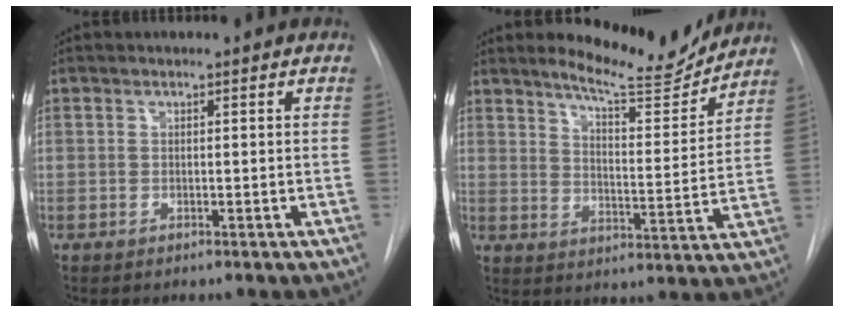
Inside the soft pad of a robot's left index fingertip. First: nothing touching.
{"total": 10.3, "force": [9.7, 1.3, 3.2], "torque": [-0.046, -0.033, 0.140]}